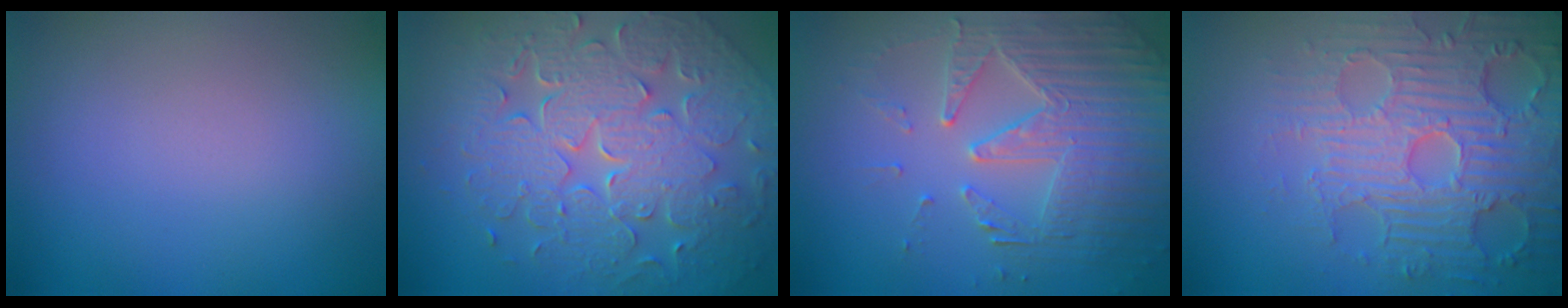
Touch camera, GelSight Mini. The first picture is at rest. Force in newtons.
{"total": 9.6, "press": 6.9, "slide": 6.6}
{"total": 4.9, "press": 4.3, "slide": 2.3}
{"total": 6.2, "press": 5.5, "slide": 2.8}